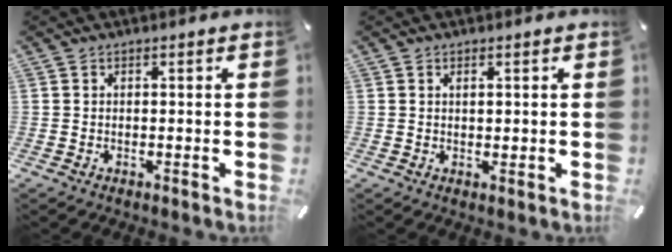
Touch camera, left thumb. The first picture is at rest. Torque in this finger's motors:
{"motor_torque": [-0.15, -0.56, 0.05, 0.05, -0.01]}